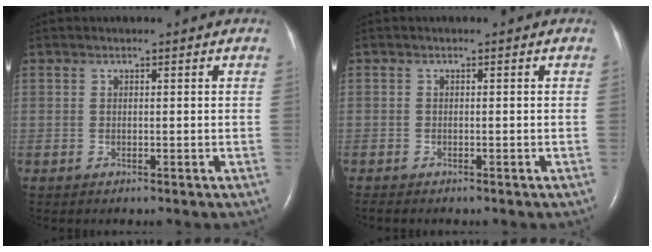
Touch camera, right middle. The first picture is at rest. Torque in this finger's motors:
{"motor_torque": [0.73, -0.73, -0.35, -0.21]}